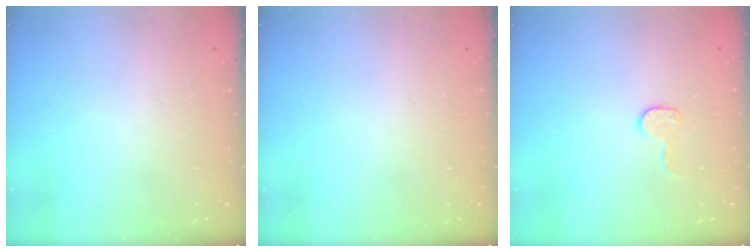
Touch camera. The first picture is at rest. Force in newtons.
{"total": 0.0}
{"total": 7.6, "press": 7.6, "slide": 0.1}